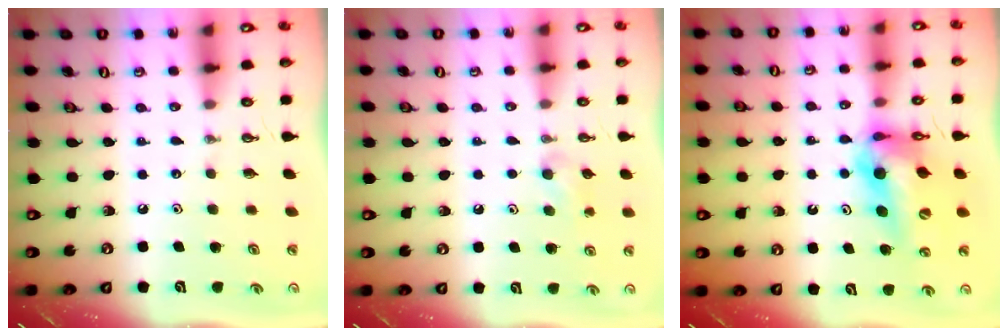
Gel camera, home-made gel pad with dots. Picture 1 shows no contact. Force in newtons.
{"total": 9.9, "press": 6.3, "slide": 7.7}
{"total": 14.2, "press": 14.0, "slide": 2.2}